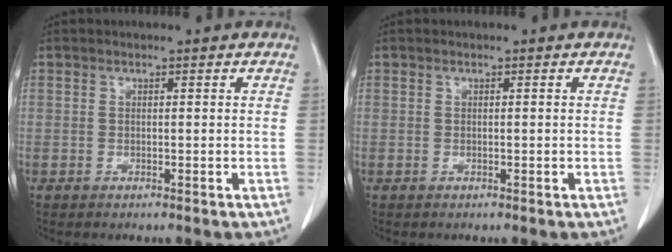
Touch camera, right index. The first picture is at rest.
{"total": 0.0}